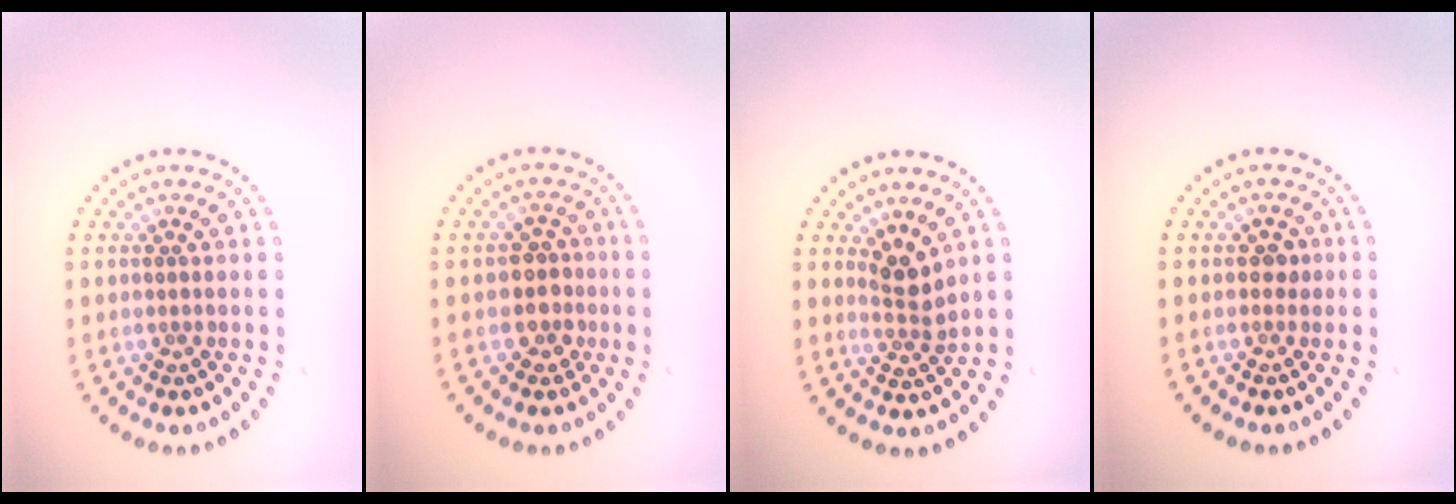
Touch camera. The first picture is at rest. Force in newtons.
{"total": 2.2, "press": 1.9, "slide": 1.2}
{"total": 2.4, "press": 1.7, "slide": 1.6}
{"total": 1.1, "press": 1.0, "slide": 0.3}